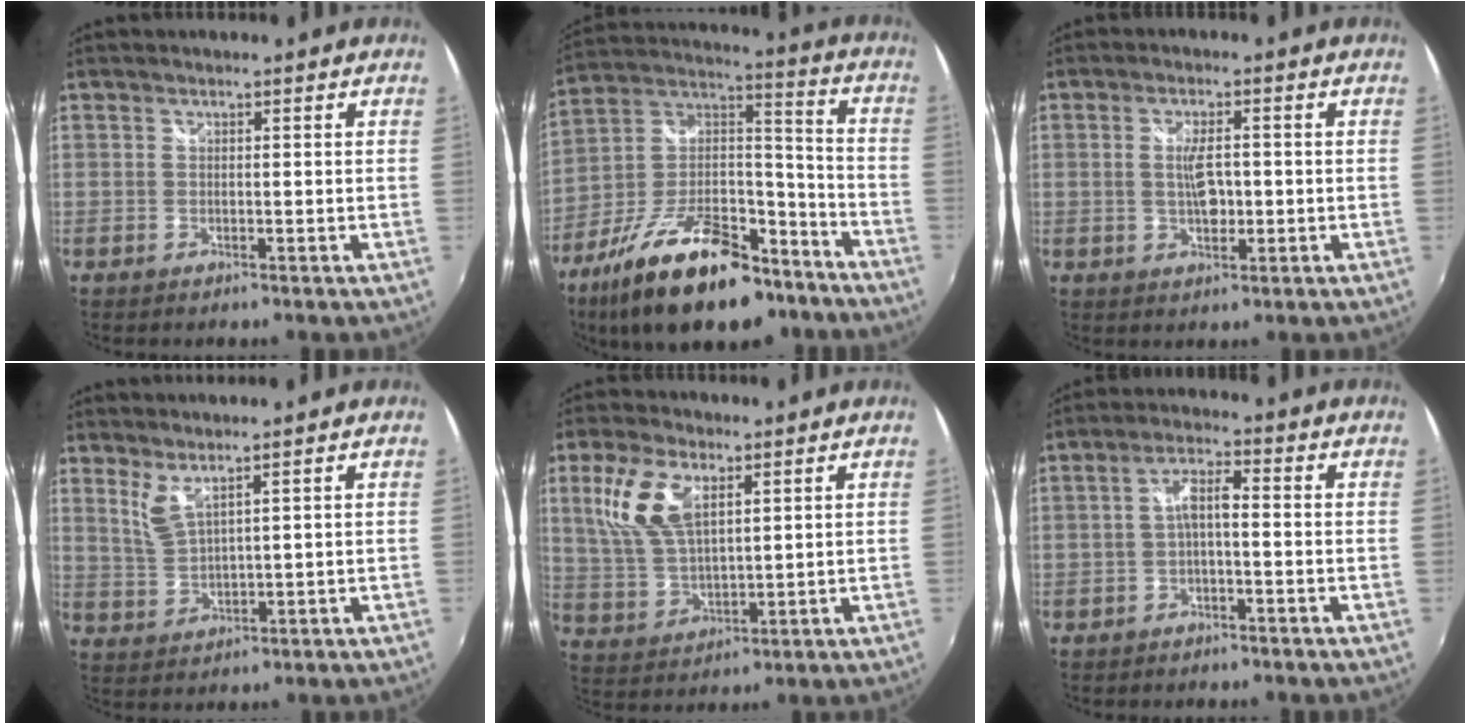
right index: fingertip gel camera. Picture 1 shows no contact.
{"total": 26.2, "force": [-17.1, 11.5, 16.2], "torque": [-0.300, 0.004, -0.268]}
{"total": 7.7, "force": [0.7, 5.3, 5.5], "torque": [-0.090, 0.002, 0.018]}
{"total": 3.6, "force": [2.7, 0.4, 2.4], "torque": [-0.050, -0.004, 0.057]}
{"total": 10.9, "force": [4.6, 5.2, 8.4], "torque": [-0.177, 0.011, 0.100]}
{"total": 4.0, "force": [-1.0, 1.0, 3.8], "torque": [-0.076, 0.012, -0.018]}